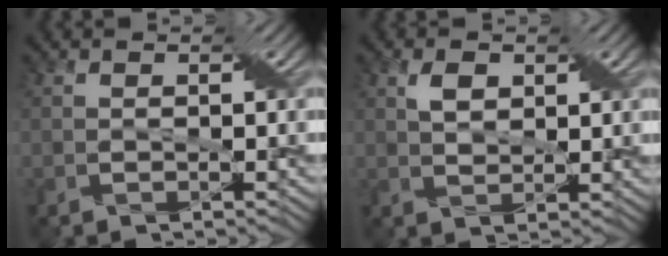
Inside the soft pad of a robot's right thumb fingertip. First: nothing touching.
{"total": 2.6, "force": [1.5, 1.4, 1.5], "torque": [-0.030, 0.005, 0.026]}